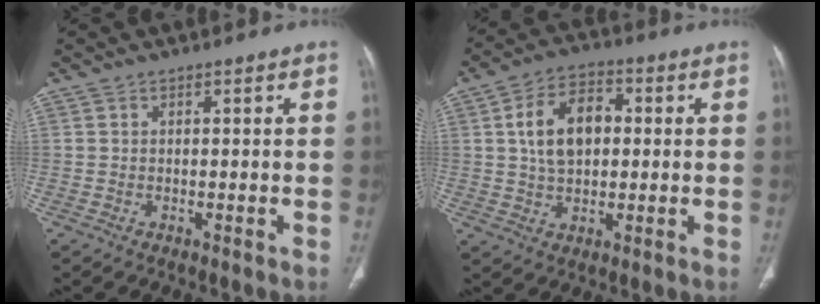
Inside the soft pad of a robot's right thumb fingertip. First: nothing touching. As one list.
[{"total": 11.0, "force": [1.7, 7.1, 8.3], "torque": [-0.131, 0.013, 0.029]}]